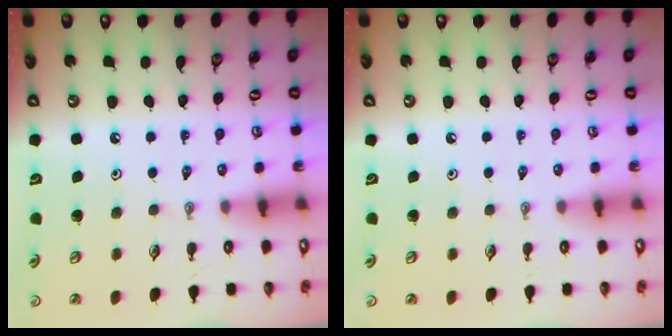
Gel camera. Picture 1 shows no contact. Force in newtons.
{"total": 0.0}